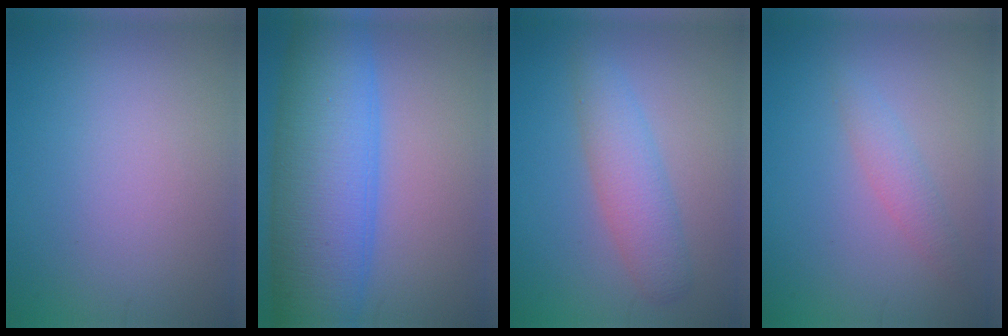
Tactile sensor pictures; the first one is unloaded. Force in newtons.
{"total": 11.6, "press": 11.6, "slide": 0.1}
{"total": 3.5, "press": 3.5, "slide": 0.2}
{"total": 1.6, "press": 1.6, "slide": 0.1}